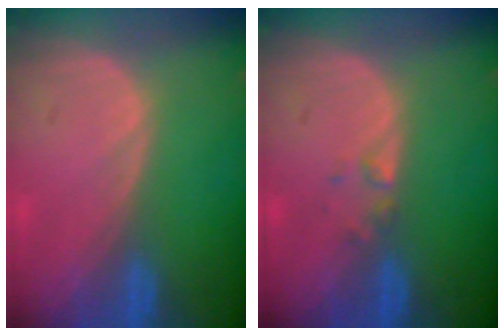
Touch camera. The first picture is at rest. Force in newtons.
{"total": 1.2, "press": 1.2, "slide": 0.1}